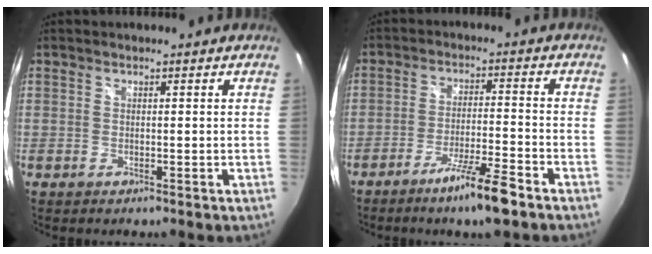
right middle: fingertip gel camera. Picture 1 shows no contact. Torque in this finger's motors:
{"motor_torque": [0.98, -0.90, 0.26, 0.10]}